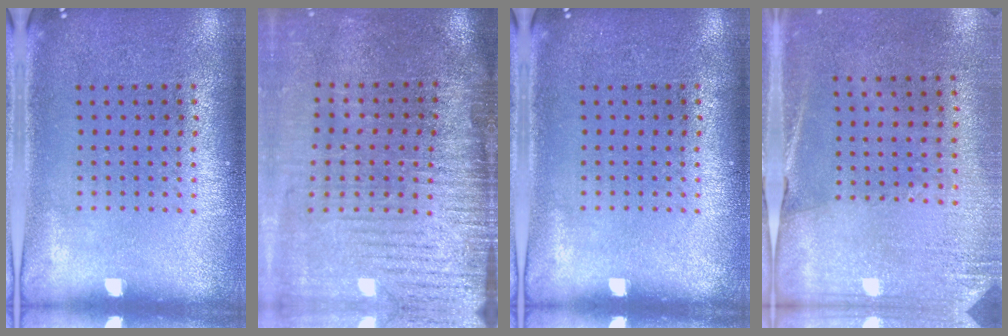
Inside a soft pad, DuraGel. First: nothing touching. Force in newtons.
{"total": 4.4, "press": 3.8, "slide": 2.3}
{"total": 0.0}
{"total": 2.6, "press": 2.3, "slide": 1.3}